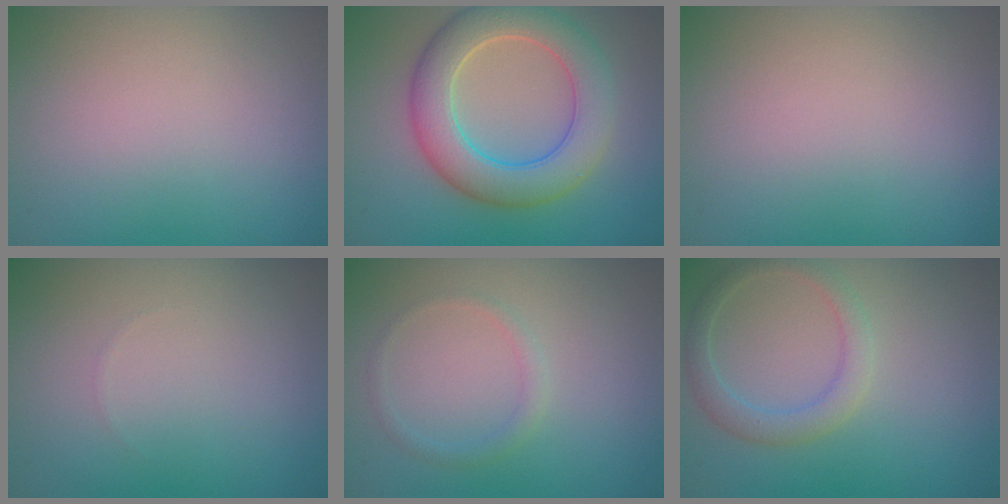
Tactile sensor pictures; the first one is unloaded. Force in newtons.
{"total": 6.9, "press": 6.9, "slide": 0.3}
{"total": 0.0}
{"total": 0.0}
{"total": 1.2, "press": 1.2, "slide": 0.0}
{"total": 2.5, "press": 2.5, "slide": 0.0}